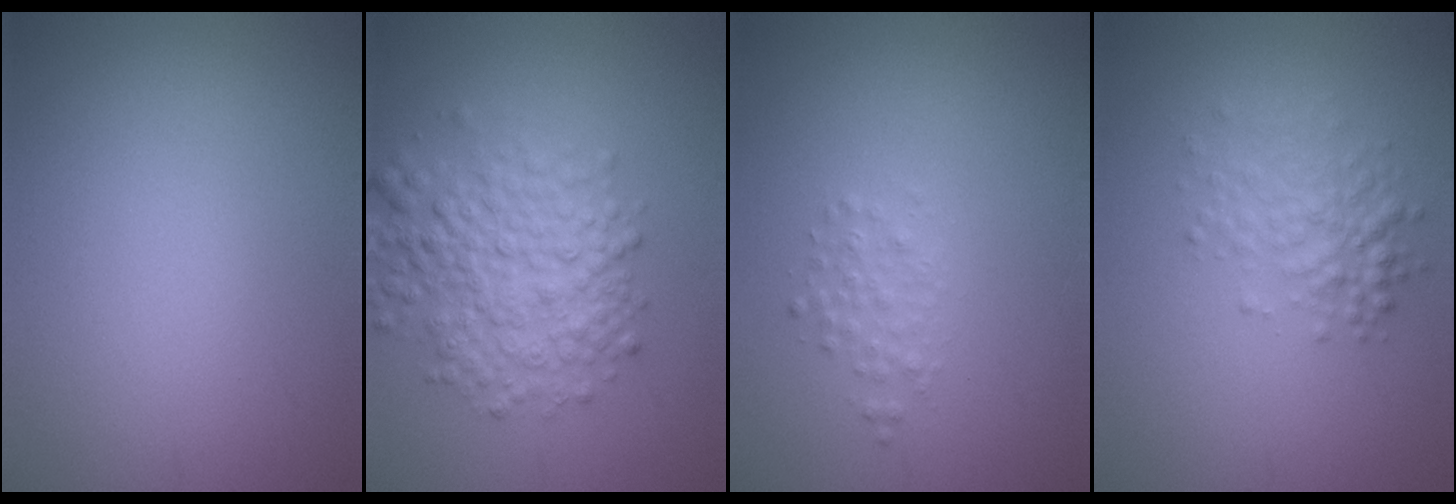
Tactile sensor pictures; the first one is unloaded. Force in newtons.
{"total": 5.7, "press": 5.7, "slide": 0.1}
{"total": 1.4, "press": 1.4, "slide": 0.0}
{"total": 3.0, "press": 3.0, "slide": 0.1}